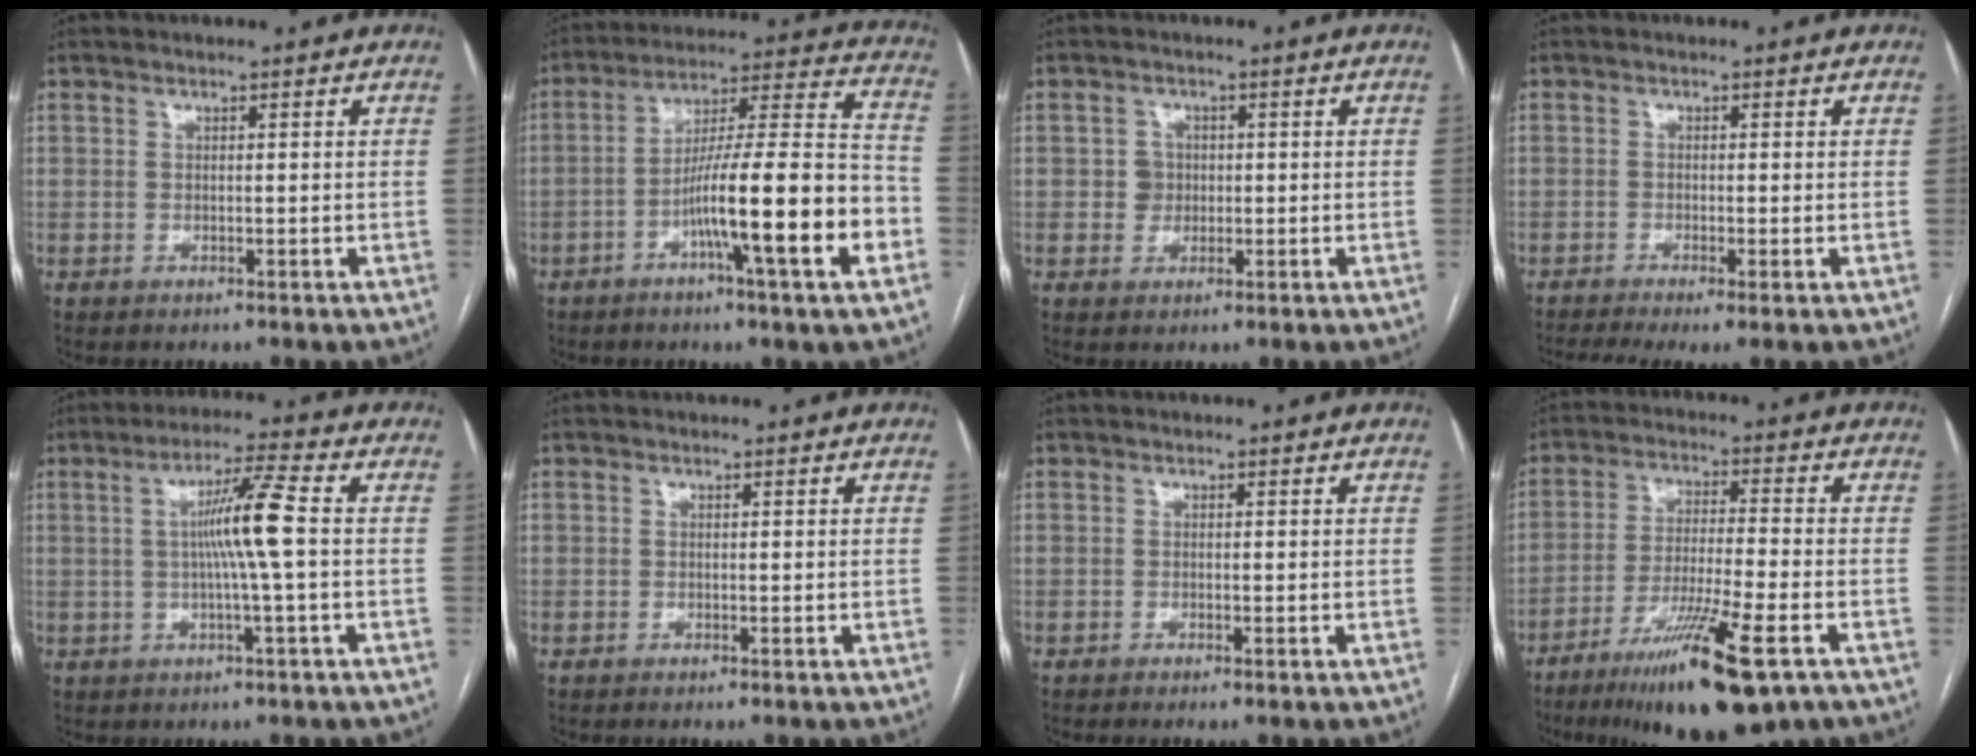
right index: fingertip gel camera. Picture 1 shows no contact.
{"total": 18.0, "force": [-6.4, 0.3, 16.8], "torque": [-0.261, 0.006, -0.103]}
{"total": 2.3, "force": [0.1, 2.3, 0.5], "torque": [-0.003, 0.006, 0.001]}
{"total": 5.5, "force": [-3.4, 1.1, 4.2], "torque": [-0.071, -0.013, -0.061]}
{"total": 7.7, "force": [0.3, -0.9, 7.7], "torque": [-0.137, 0.006, 0.004]}
{"total": 0.0}
{"total": 0.6, "force": [-0.4, -0.1, 0.4], "torque": [-0.008, -0.002, -0.006]}
{"total": 15.5, "force": [-9.0, 1.2, 12.5], "torque": [-0.211, -0.037, -0.150]}